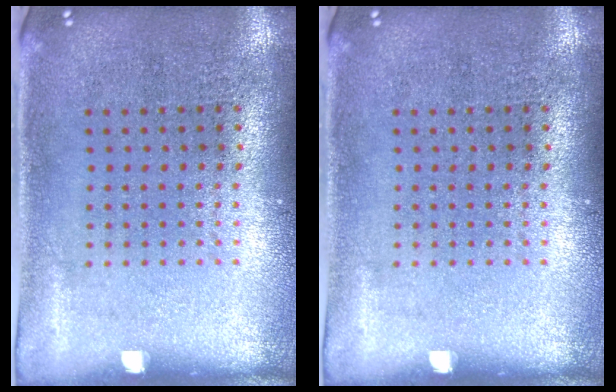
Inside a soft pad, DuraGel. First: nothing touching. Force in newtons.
{"total": 0.0}